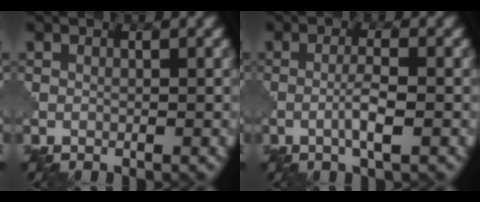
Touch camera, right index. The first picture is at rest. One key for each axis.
{"total": 2.5, "fx": -0.7, "fy": 0.2, "fz": 2.3, "tx": -0.044, "ty": 0.005, "tz": -0.017}